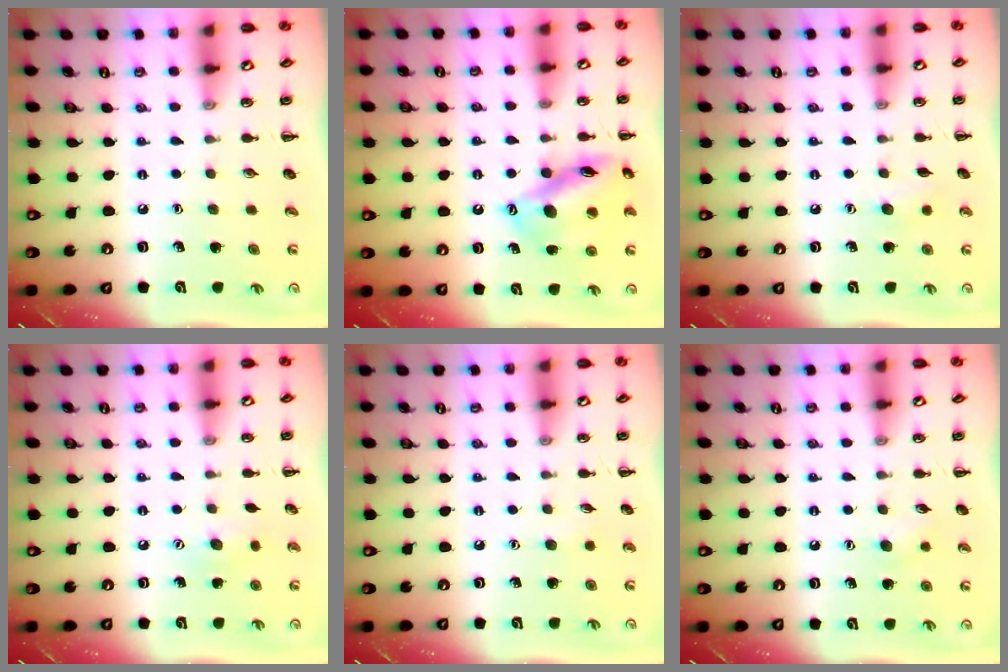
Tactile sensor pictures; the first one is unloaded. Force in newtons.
{"total": 14.1, "press": 13.8, "slide": 3.1}
{"total": 4.9, "press": 4.8, "slide": 1.1}
{"total": 6.1, "press": 6.0, "slide": 1.5}
{"total": 3.7, "press": 3.6, "slide": 0.9}
{"total": 5.7, "press": 5.5, "slide": 1.6}